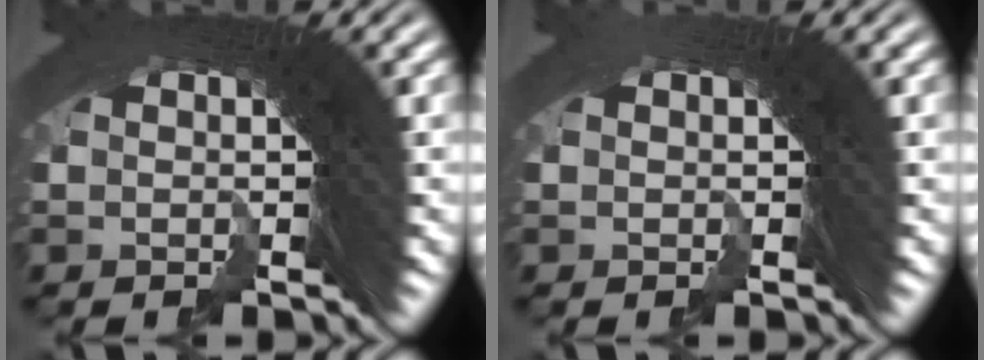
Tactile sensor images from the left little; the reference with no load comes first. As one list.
[{"total": 1.4, "force": [-0.3, -0.9, -1.0], "torque": [0.016, -0.004, -0.002]}]